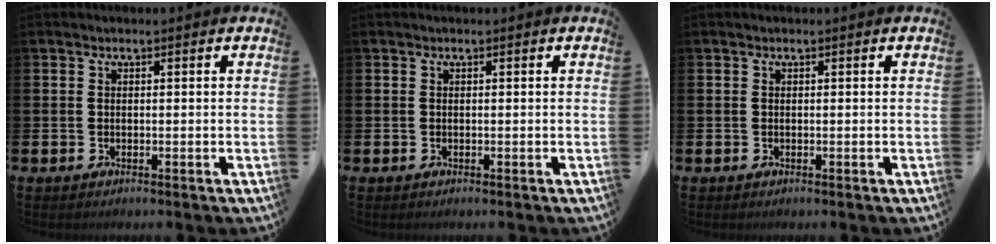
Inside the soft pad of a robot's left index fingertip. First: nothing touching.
{"total": 0.0}
{"total": 0.0}